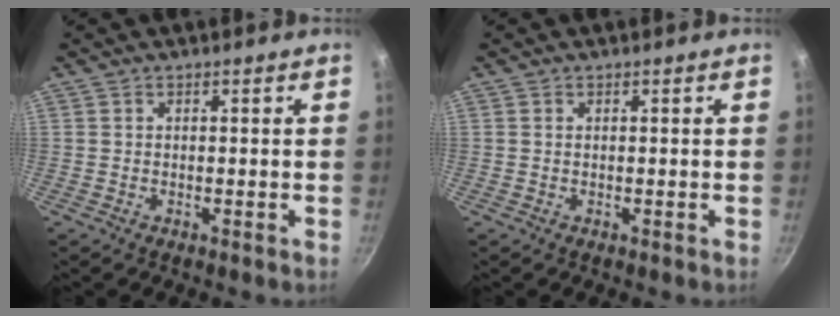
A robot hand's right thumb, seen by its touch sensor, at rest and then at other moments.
{"total": 0.0}